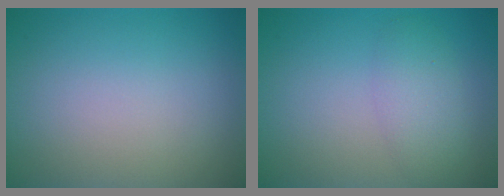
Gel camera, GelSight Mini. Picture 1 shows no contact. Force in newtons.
{"total": 2.8, "press": 2.8, "slide": 0.1}